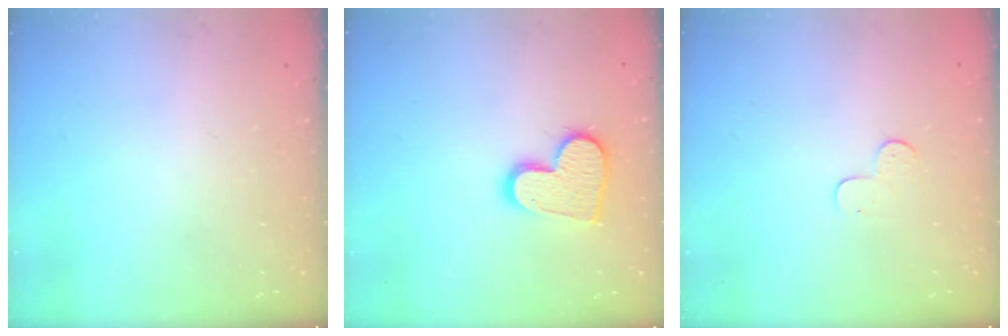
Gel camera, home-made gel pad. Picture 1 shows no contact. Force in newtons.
{"total": 13.8, "press": 13.8, "slide": 1.0}
{"total": 3.8, "press": 3.7, "slide": 0.4}